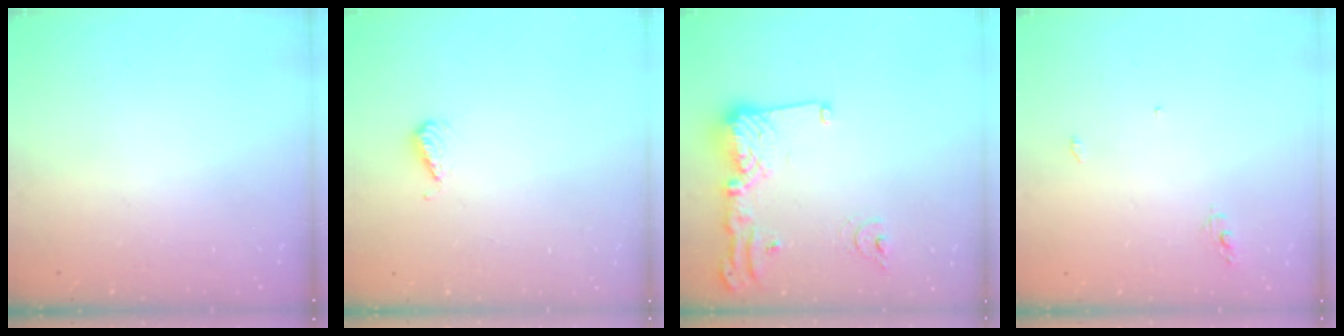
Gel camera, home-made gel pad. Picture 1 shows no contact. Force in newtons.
{"total": 4.0, "press": 3.8, "slide": 1.2}
{"total": 15.0, "press": 14.9, "slide": 1.6}
{"total": 3.4, "press": 3.4, "slide": 0.0}